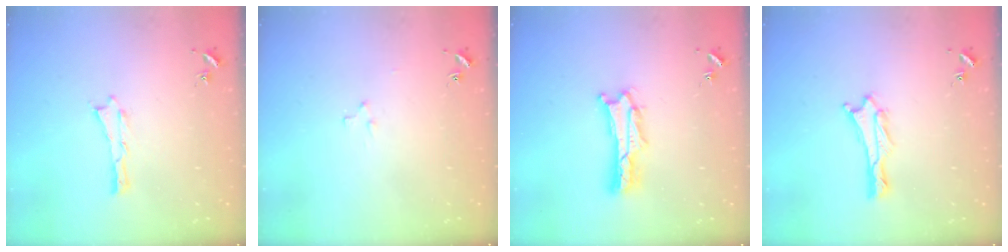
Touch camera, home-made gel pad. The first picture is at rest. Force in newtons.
{"total": 2.2, "press": 2.2, "slide": 0.2}
{"total": 2.0, "press": 2.0, "slide": 0.3}
{"total": 1.9, "press": 1.9, "slide": 0.1}